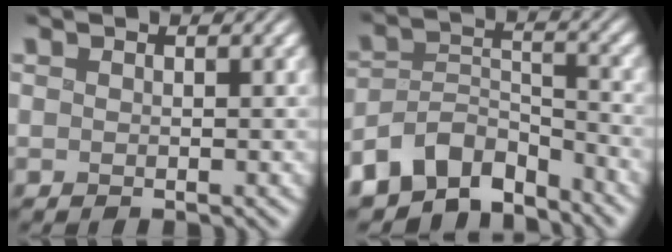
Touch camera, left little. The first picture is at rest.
{"total": 7.2, "force": [-6.1, 3.2, 2.2], "torque": [-0.024, -0.006, -0.117]}